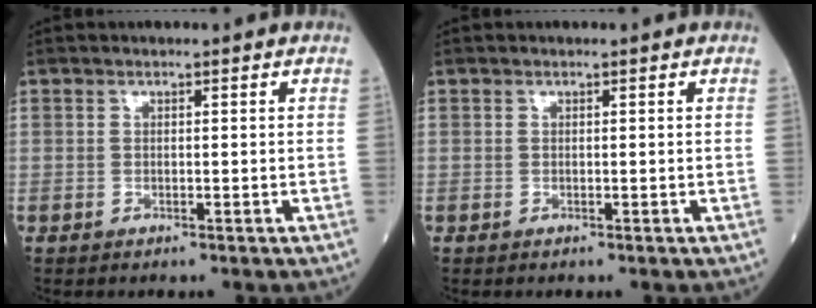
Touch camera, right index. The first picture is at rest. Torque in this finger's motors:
{"motor_torque": [0.00, 0.00, -0.03, -0.01]}